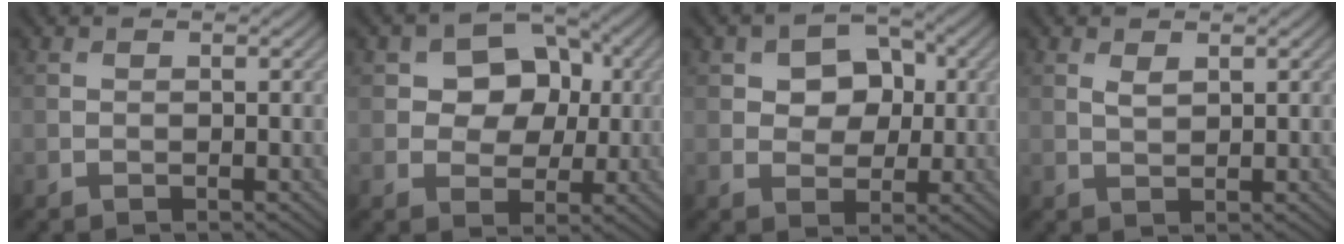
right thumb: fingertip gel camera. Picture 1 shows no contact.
{"total": 7.6, "force": [1.4, 6.0, 4.5], "torque": [-0.083, 0.006, 0.007]}
{"total": 5.8, "force": [1.1, 4.5, 3.6], "torque": [-0.060, 0.005, 0.003]}
{"total": 1.5, "force": [0.8, 0.6, 1.0], "torque": [-0.026, -0.004, 0.019]}